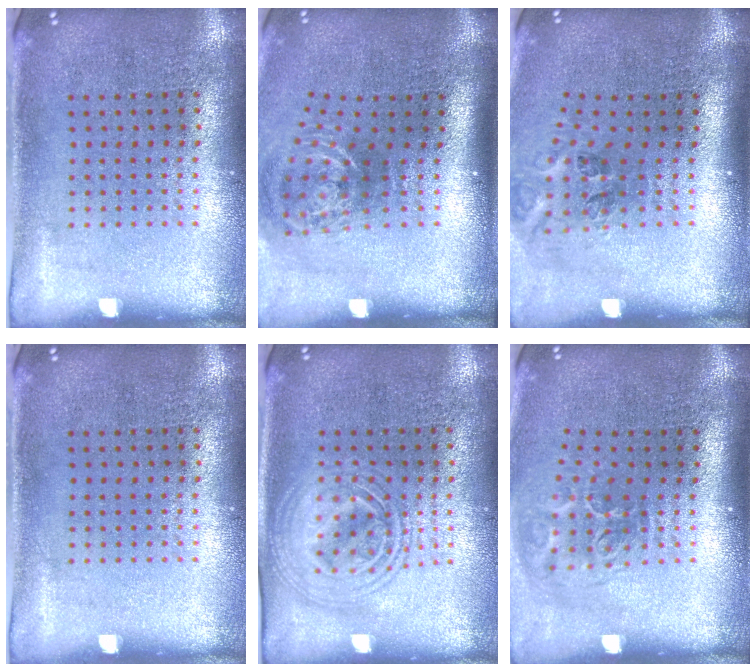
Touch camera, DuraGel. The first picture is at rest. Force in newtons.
{"total": 2.1, "press": 1.3, "slide": 1.7}
{"total": 1.5, "press": 1.0, "slide": 1.0}
{"total": 0.0}
{"total": 2.6, "press": 2.6, "slide": 0.3}
{"total": 2.1, "press": 1.3, "slide": 1.6}